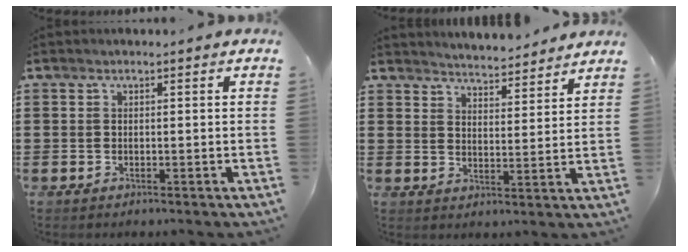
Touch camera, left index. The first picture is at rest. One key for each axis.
{"total": 4.0, "fx": 4.0, "fy": -0.4, "fz": -0.1, "tx": -0.014, "ty": -0.029, "tz": 0.069}